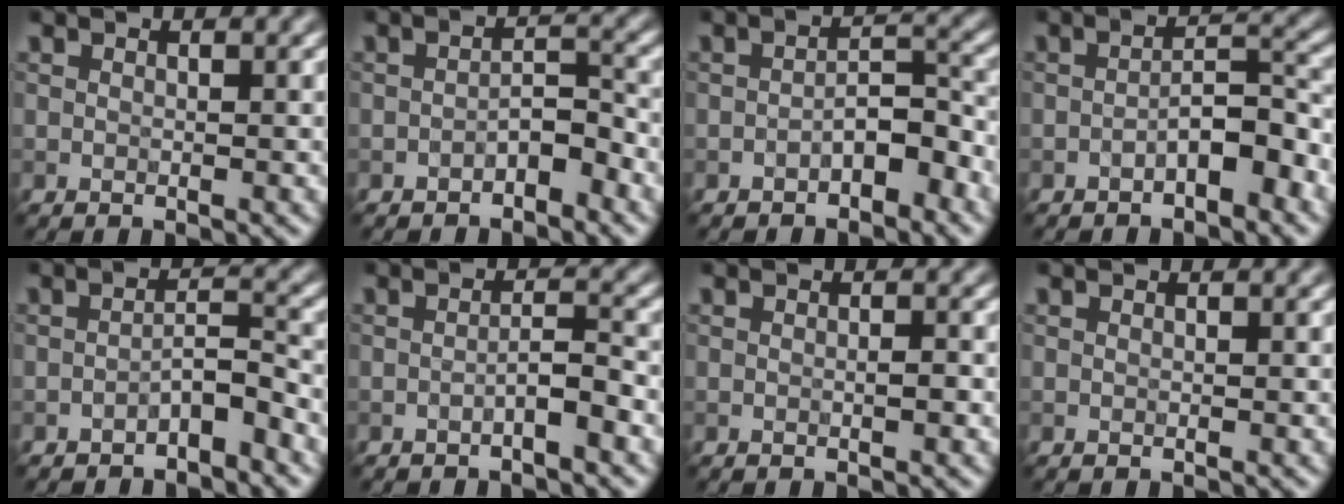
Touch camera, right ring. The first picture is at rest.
{"total": 2.2, "force": [-1.4, 0.9, 1.5], "torque": [-0.023, 0.010, -0.025]}
{"total": 2.9, "force": [-1.6, 1.2, 2.0], "torque": [-0.030, 0.013, -0.027]}
{"total": 3.2, "force": [-1.7, 1.0, 2.6], "torque": [-0.041, 0.015, -0.031]}
{"total": 2.3, "force": [-1.7, 0.5, 1.5], "torque": [-0.024, 0.013, -0.031]}
{"total": 1.8, "force": [-1.0, 0.2, 1.5], "torque": [-0.025, 0.008, -0.021]}
{"total": 0.8, "force": [-0.2, 0.1, 0.8], "torque": [-0.012, 0.001, -0.003]}
{"total": 0.0}